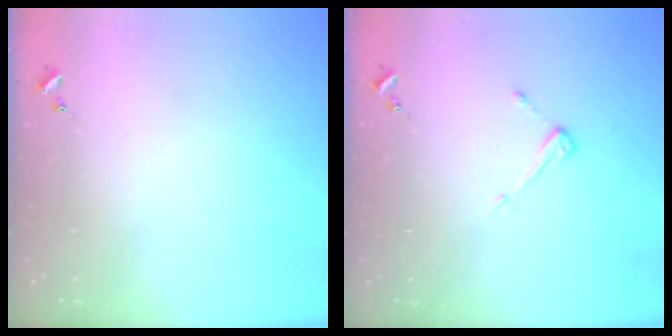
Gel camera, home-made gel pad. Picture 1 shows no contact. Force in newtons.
{"total": 4.2, "press": 4.2, "slide": 0.3}